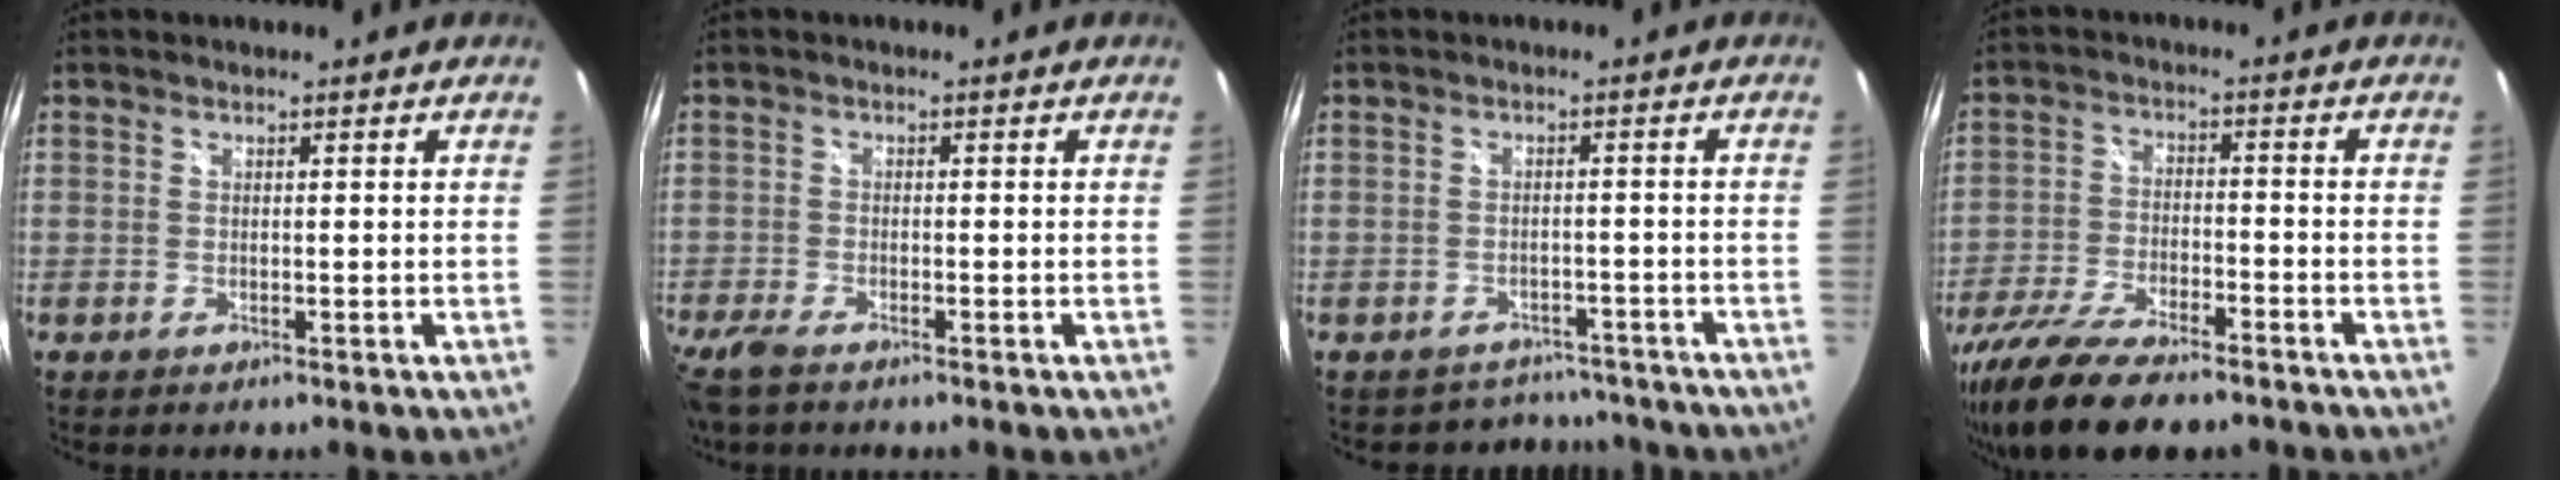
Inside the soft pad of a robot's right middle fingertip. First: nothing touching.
{"total": 5.7, "force": [-4.3, 1.7, 3.3], "torque": [-0.090, -0.023, -0.085]}
{"total": 7.0, "force": [-6.2, 3.2, 0.6], "torque": [-0.016, 0.018, -0.077]}
{"total": 17.8, "force": [-13.9, 5.0, 10.0], "torque": [-0.214, -0.042, -0.242]}